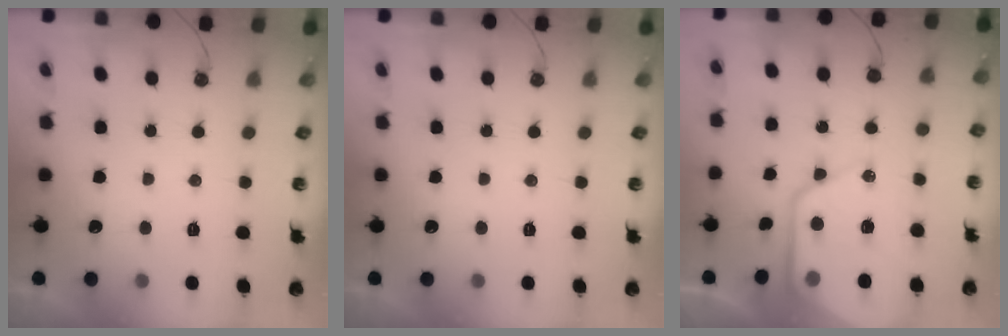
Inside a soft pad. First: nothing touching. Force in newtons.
{"total": 0.0}
{"total": 15.8, "press": 15.7, "slide": 1.5}